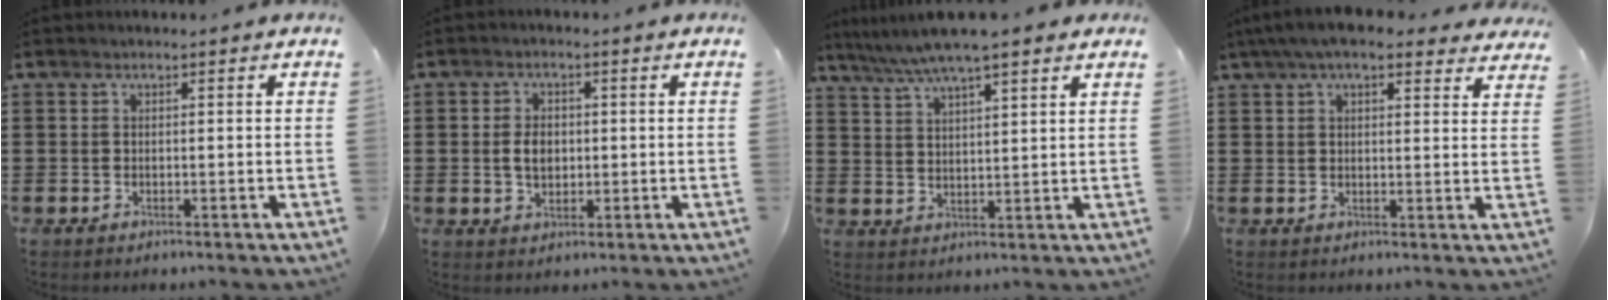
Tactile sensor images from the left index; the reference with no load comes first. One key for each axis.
{"total": 3.6, "fx": 0.2, "fy": 2.4, "fz": 2.7, "tx": -0.048, "ty": 0.004, "tz": 0.000}
{"total": 6.2, "fx": 5.1, "fy": 0.5, "fz": 3.4, "tx": -0.080, "ty": -0.014, "tz": 0.090}
{"total": 6.2, "fx": 5.1, "fy": 1.3, "fz": 3.3, "tx": -0.078, "ty": -0.005, "tz": 0.094}